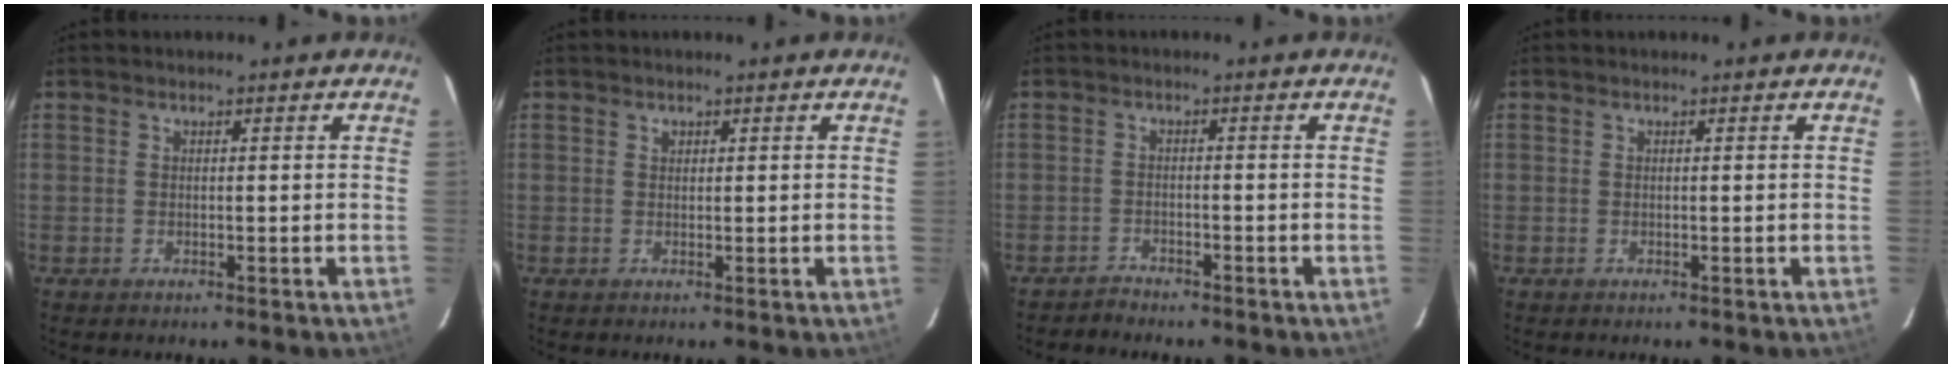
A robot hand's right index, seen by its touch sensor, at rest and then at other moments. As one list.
[{"total": 0.8, "force": [0.4, 0.7, 0.2], "torque": [-0.003, 0.003, 0.008]}, {"total": 2.0, "force": [-2.0, 0.5, -0.1], "torque": [-0.005, 0.002, -0.038]}, {"total": 0.0}]